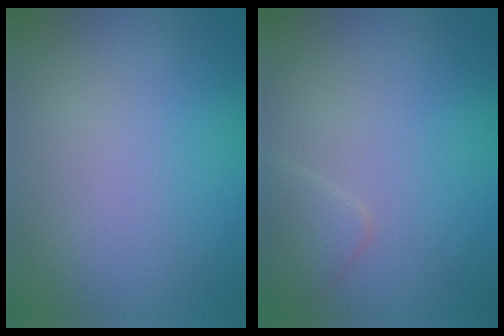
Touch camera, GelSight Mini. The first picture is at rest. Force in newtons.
{"total": 1.6, "press": 1.6, "slide": 0.1}